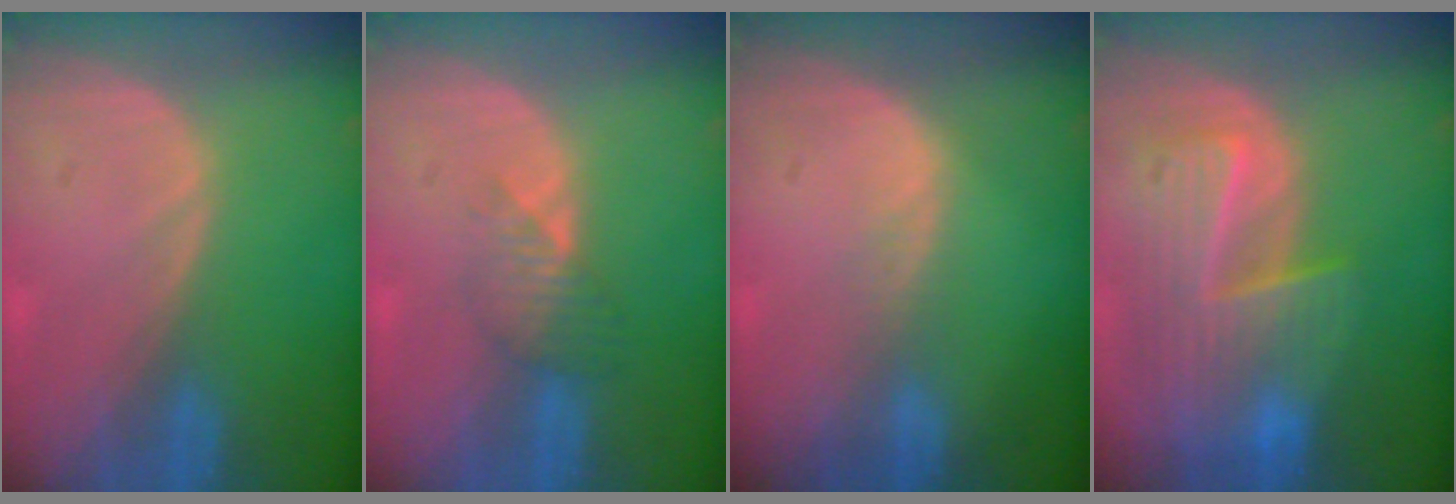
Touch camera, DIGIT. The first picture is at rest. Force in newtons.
{"total": 3.6, "press": 3.2, "slide": 1.6}
{"total": 1.3, "press": 1.3, "slide": 0.1}
{"total": 10.0, "press": 8.7, "slide": 4.9}